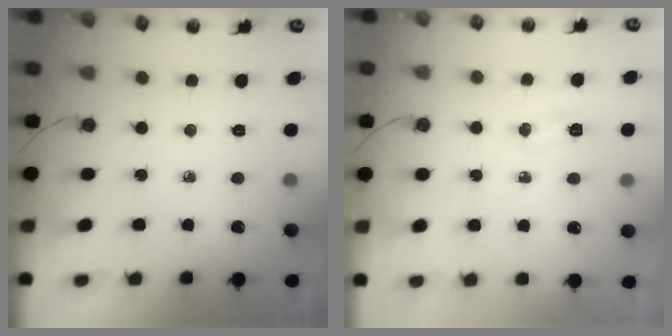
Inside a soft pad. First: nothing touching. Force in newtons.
{"total": 4.1, "press": 4.0, "slide": 1.2}